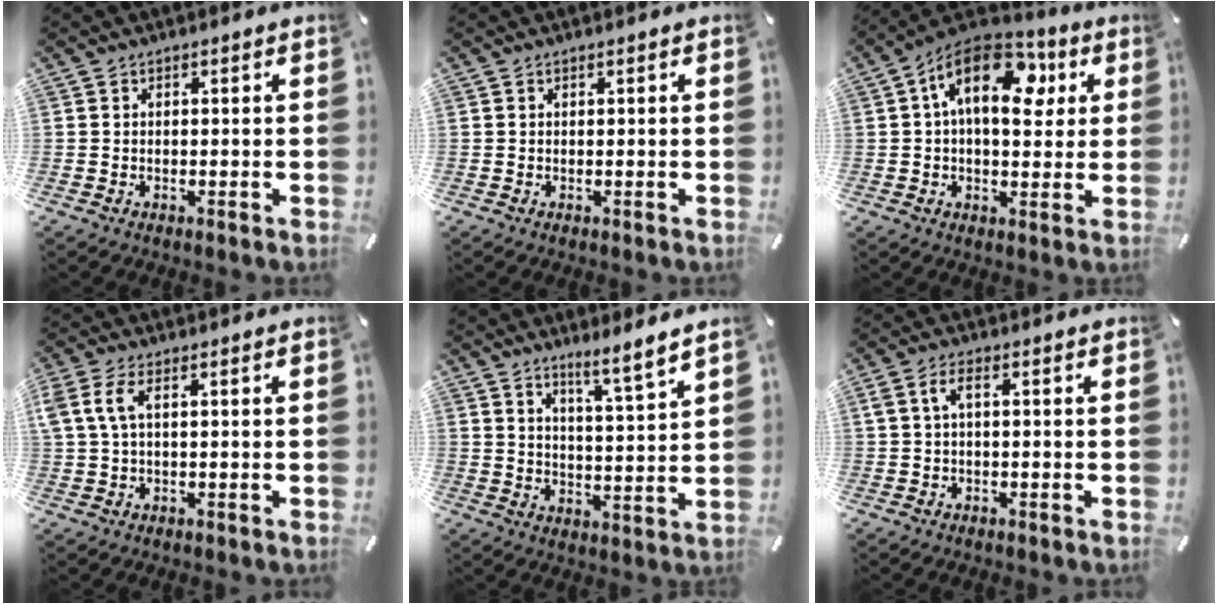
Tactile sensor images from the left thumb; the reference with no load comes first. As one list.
[{"total": 0.0}, {"total": 17.2, "force": [5.1, 10.0, 13.0], "torque": [-0.201, -0.013, 0.083]}, {"total": 4.8, "force": [1.0, 1.8, 4.4], "torque": [-0.100, -0.001, 0.014]}, {"total": 6.5, "force": [5.8, -0.7, 2.8], "torque": [-0.048, -0.048, 0.096]}, {"total": 3.7, "force": [0.1, 1.4, 3.5], "torque": [-0.073, 0.007, -0.002]}]